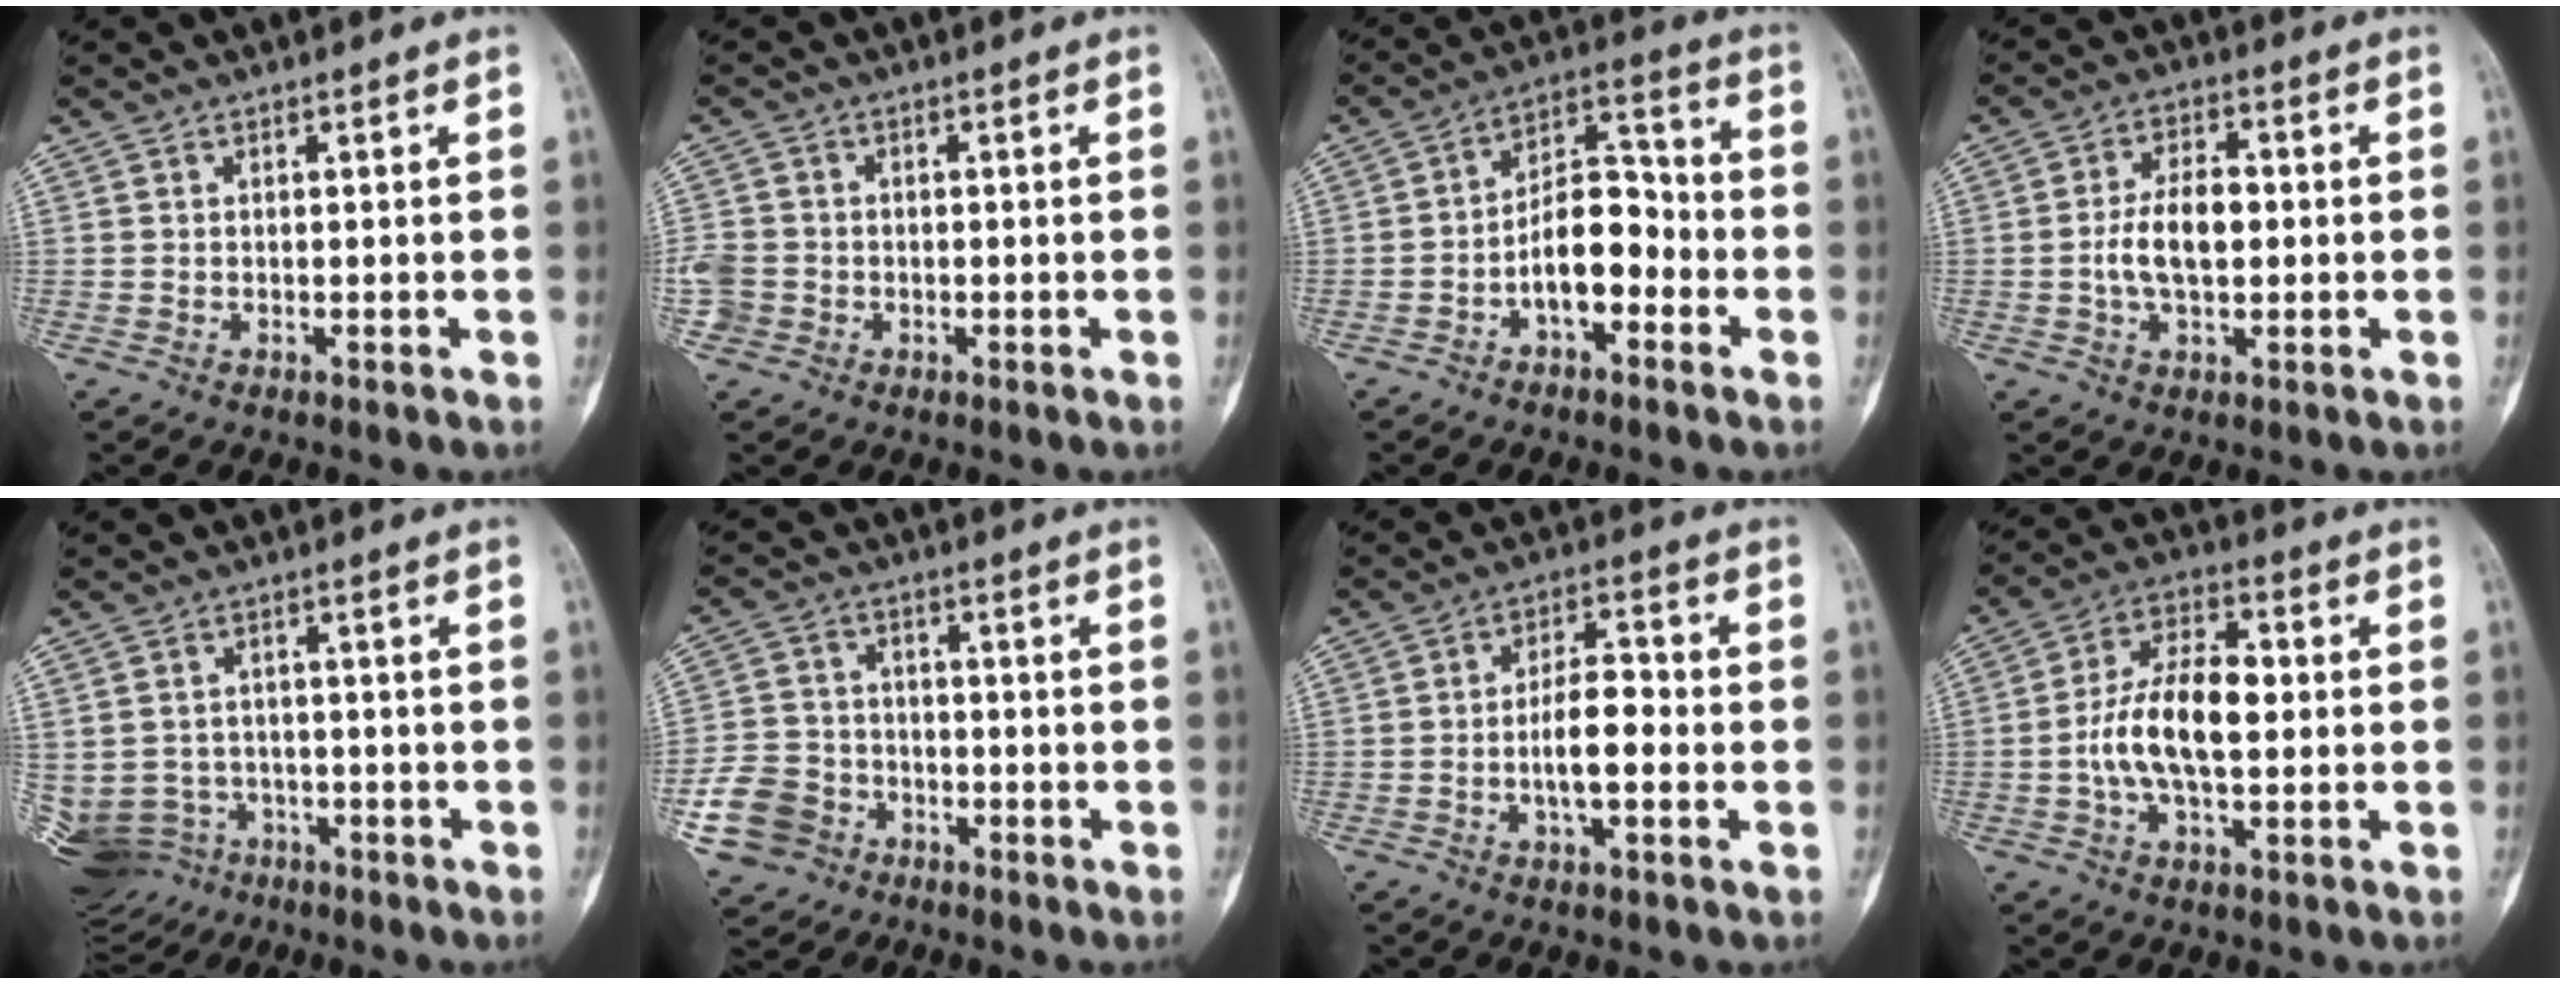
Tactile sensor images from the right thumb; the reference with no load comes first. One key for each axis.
{"total": 4.4, "fx": -1.2, "fy": 4.0, "fz": 1.4, "tx": -0.025, "ty": 0.013, "tz": -0.023}
{"total": 10.7, "fx": -3.4, "fy": 5.8, "fz": 8.4, "tx": -0.118, "ty": 0.046, "tz": -0.067}
{"total": 8.2, "fx": -0.4, "fy": 4.5, "fz": 6.9, "tx": -0.121, "ty": 0.014, "tz": -0.009}
{"total": 13.8, "fx": -5.9, "fy": 11.4, "fz": 5.2, "tx": -0.121, "ty": 0.039, "tz": -0.081}
{"total": 10.2, "fx": -4.5, "fy": 8.4, "fz": 3.6, "tx": -0.061, "ty": 0.025, "tz": -0.080}
{"total": 8.1, "fx": -1.5, "fy": 3.2, "fz": 7.3, "tx": -0.116, "ty": 0.018, "tz": -0.030}
{"total": 12.7, "fx": -0.6, "fy": 6.4, "fz": 10.9, "tx": -0.202, "ty": 0.024, "tz": -0.016}